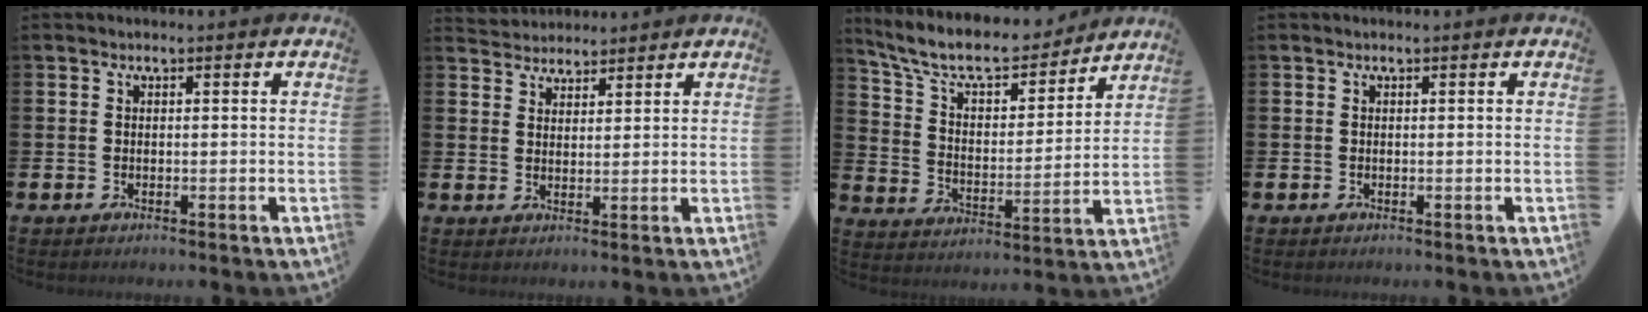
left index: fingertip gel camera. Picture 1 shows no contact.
{"total": 3.3, "force": [3.1, 1.0, -0.6], "torque": [0.002, -0.010, 0.057]}
{"total": 9.7, "force": [8.8, 2.8, 3.1], "torque": [-0.099, -0.057, 0.152]}
{"total": 0.0}